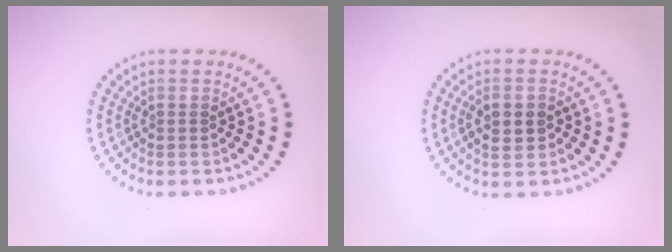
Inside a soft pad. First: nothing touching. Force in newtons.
{"total": 2.7, "press": 2.7, "slide": 0.1}